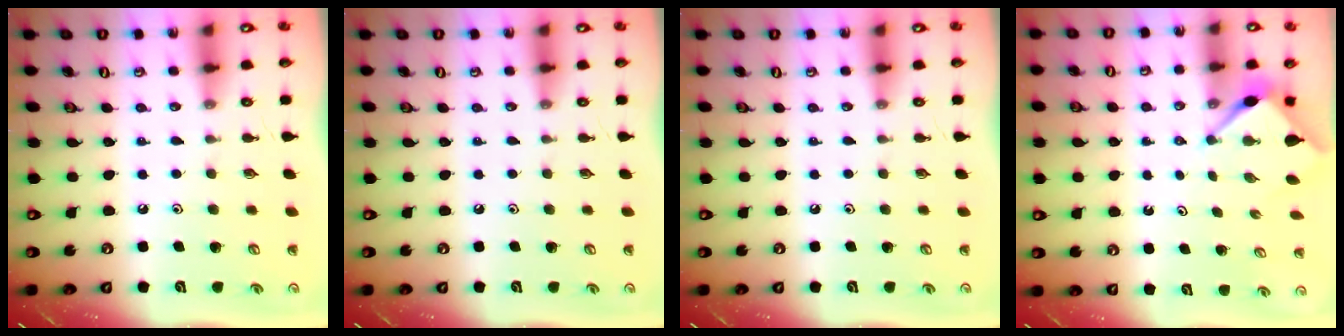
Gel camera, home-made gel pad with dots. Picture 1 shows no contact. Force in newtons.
{"total": 0.0}
{"total": 0.0}
{"total": 2.9, "press": 2.8, "slide": 0.3}